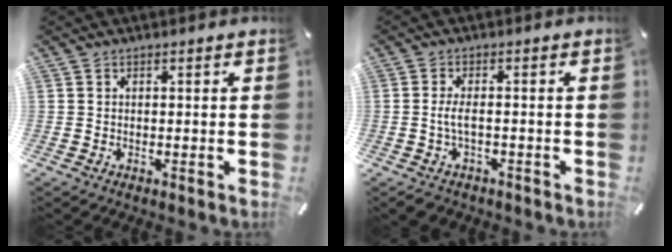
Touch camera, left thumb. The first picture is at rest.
{"total": 4.1, "force": [-1.2, 2.0, 3.4], "torque": [-0.079, 0.003, -0.026]}